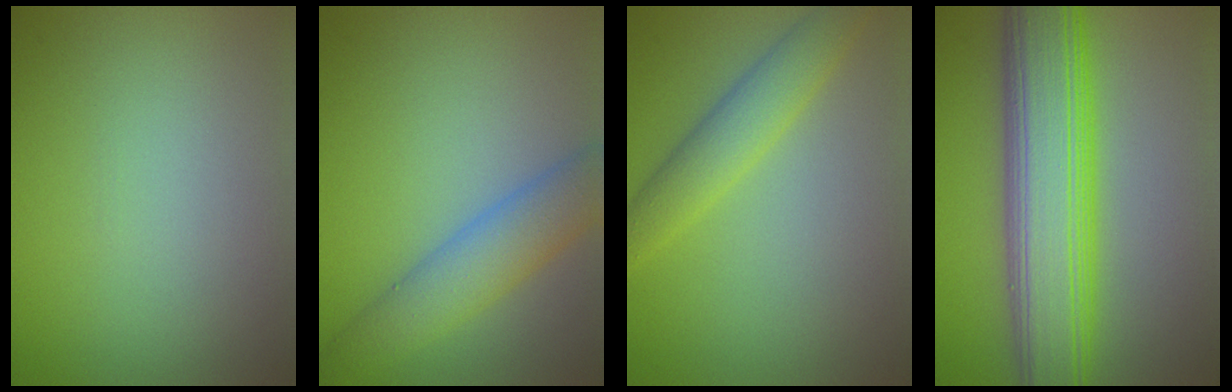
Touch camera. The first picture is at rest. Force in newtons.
{"total": 5.0, "press": 5.0, "slide": 0.1}
{"total": 3.5, "press": 3.5, "slide": 0.0}
{"total": 10.1, "press": 10.1, "slide": 0.1}